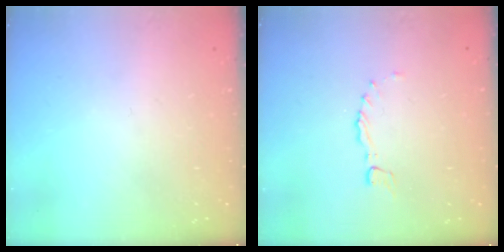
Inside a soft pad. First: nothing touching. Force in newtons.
{"total": 0.0}